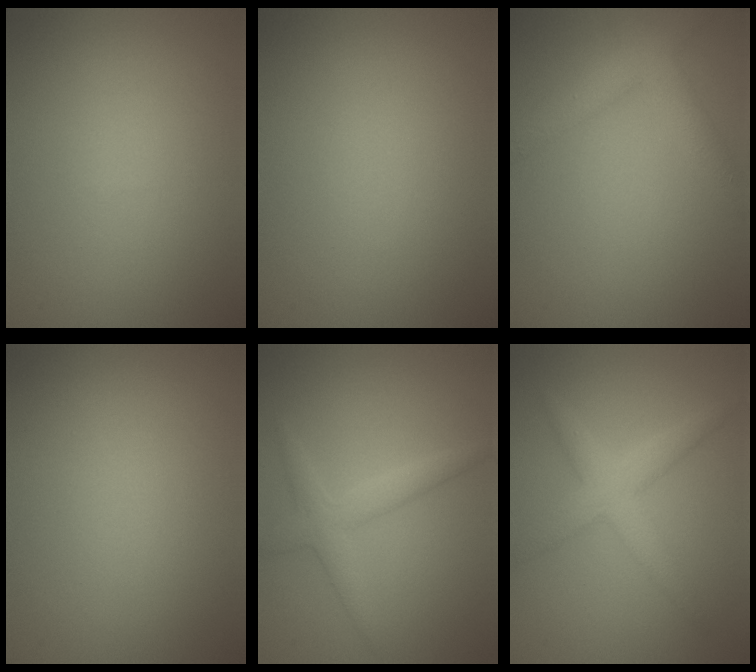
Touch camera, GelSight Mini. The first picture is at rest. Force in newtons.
{"total": 0.0}
{"total": 4.1, "press": 4.1, "slide": 0.3}
{"total": 0.0}
{"total": 2.6, "press": 2.6, "slide": 0.1}
{"total": 3.5, "press": 3.5, "slide": 0.1}